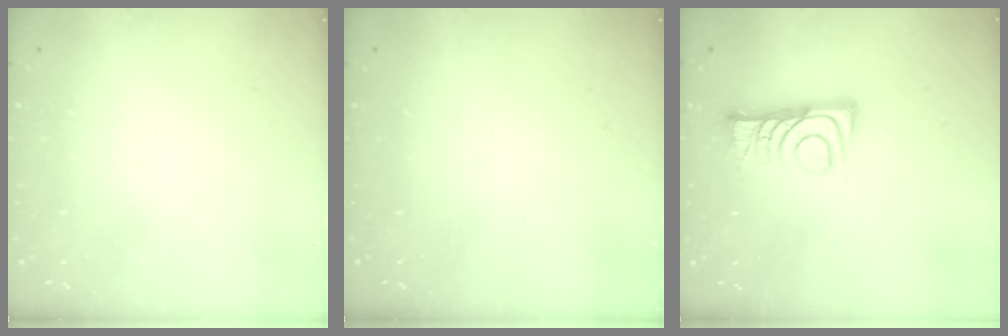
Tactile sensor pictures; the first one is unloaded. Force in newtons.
{"total": 0.0}
{"total": 9.1, "press": 9.1, "slide": 0.4}